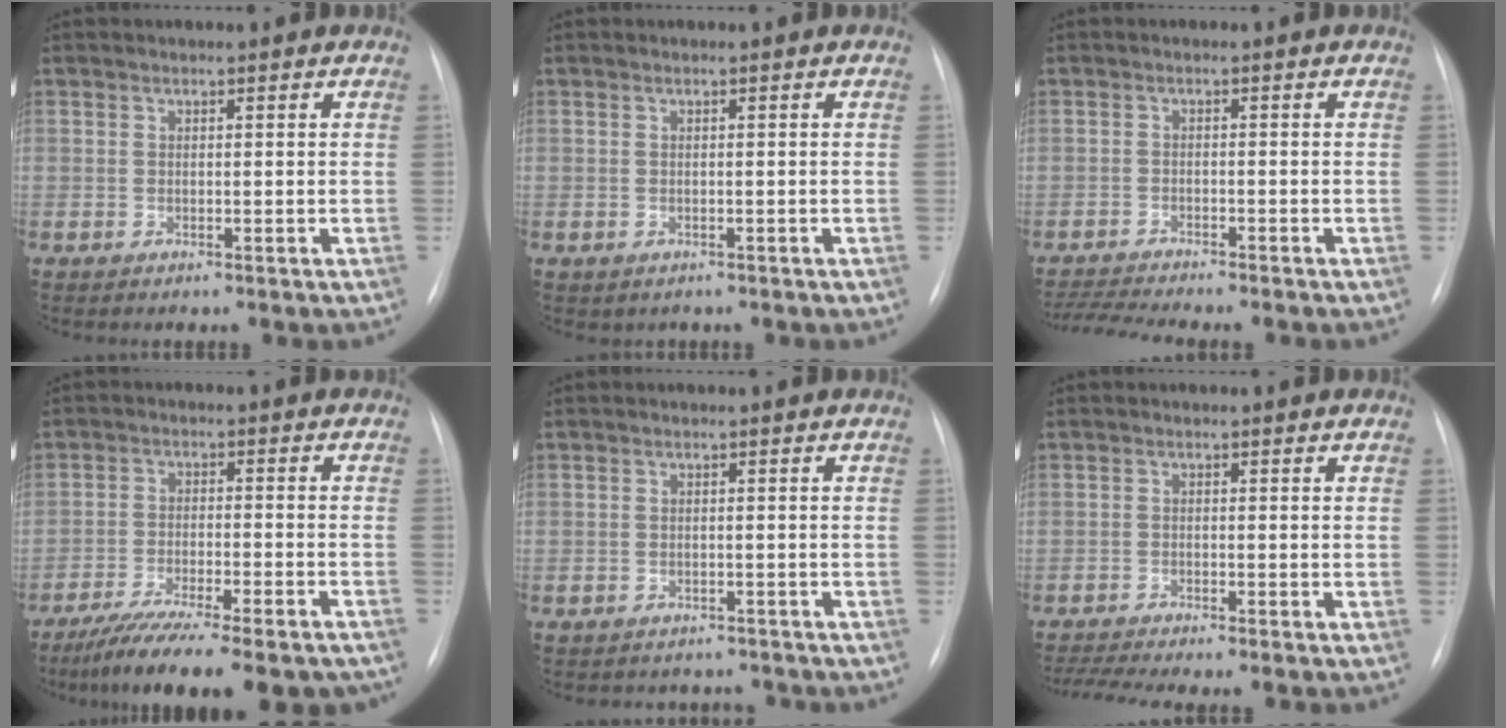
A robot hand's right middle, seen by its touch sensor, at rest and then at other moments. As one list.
[{"total": 1.0, "force": [-0.5, 0.9, 0.2], "torque": [-0.006, 0.003, -0.002]}, {"total": 7.5, "force": [-6.9, -0.4, 2.9], "torque": [-0.043, -0.012, -0.109]}, {"total": 17.2, "force": [-14.3, 2.6, 9.1], "torque": [-0.112, -0.014, -0.209]}, {"total": 4.1, "force": [-3.5, 2.0, -0.3], "torque": [0.003, 0.015, -0.044]}, {"total": 6.8, "force": [-6.0, -0.6, 3.2], "torque": [-0.048, -0.010, -0.096]}]